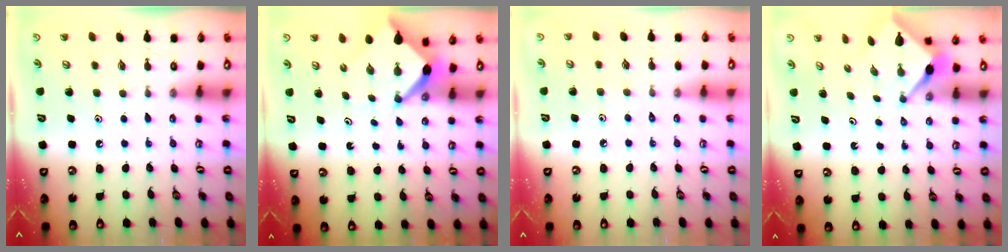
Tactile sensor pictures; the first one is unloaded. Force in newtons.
{"total": 6.0, "press": 6.0, "slide": 0.4}
{"total": 2.1, "press": 2.1, "slide": 0.4}
{"total": 2.7, "press": 2.7, "slide": 0.1}